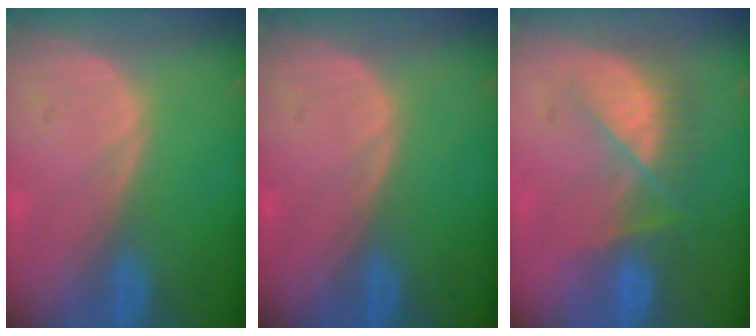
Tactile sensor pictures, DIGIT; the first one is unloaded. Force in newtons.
{"total": 0.0}
{"total": 7.7, "press": 6.9, "slide": 3.5}